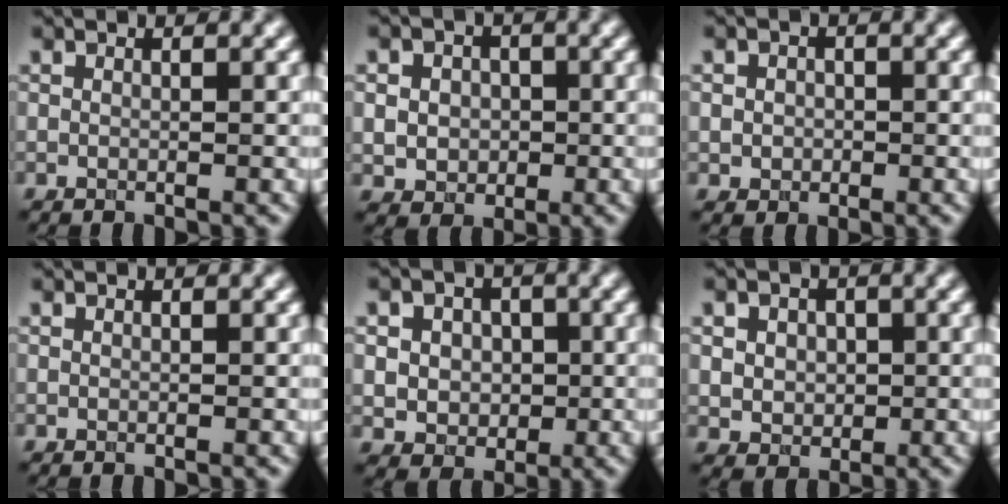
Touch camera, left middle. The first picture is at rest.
{"total": 4.4, "force": [0.5, 3.7, 2.2], "torque": [-0.029, 0.013, -0.010]}
{"total": 1.6, "force": [0.0, 1.5, 0.6], "torque": [0.002, -0.002, -0.006]}
{"total": 0.0}
{"total": 5.7, "force": [1.0, 4.9, 2.8], "torque": [-0.040, 0.019, 0.003]}
{"total": 4.0, "force": [0.9, 3.3, 2.1], "torque": [-0.039, 0.012, 0.005]}